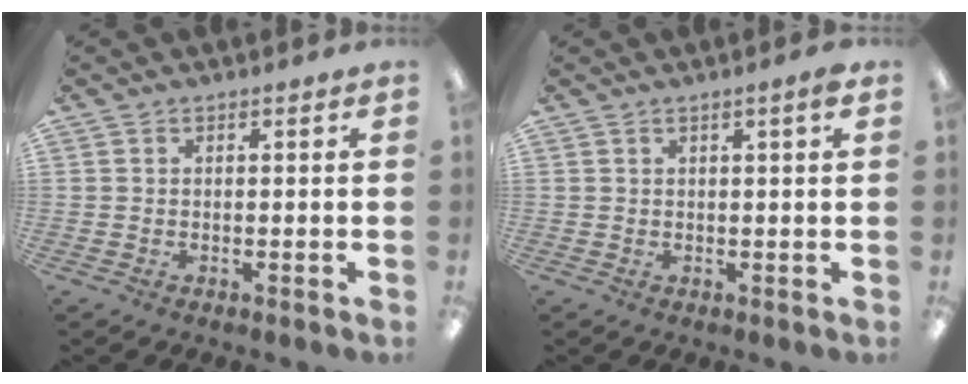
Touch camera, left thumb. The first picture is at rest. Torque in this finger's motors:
{"motor_torque": [-0.17, 0.07, -0.09, -0.09, 0.03]}